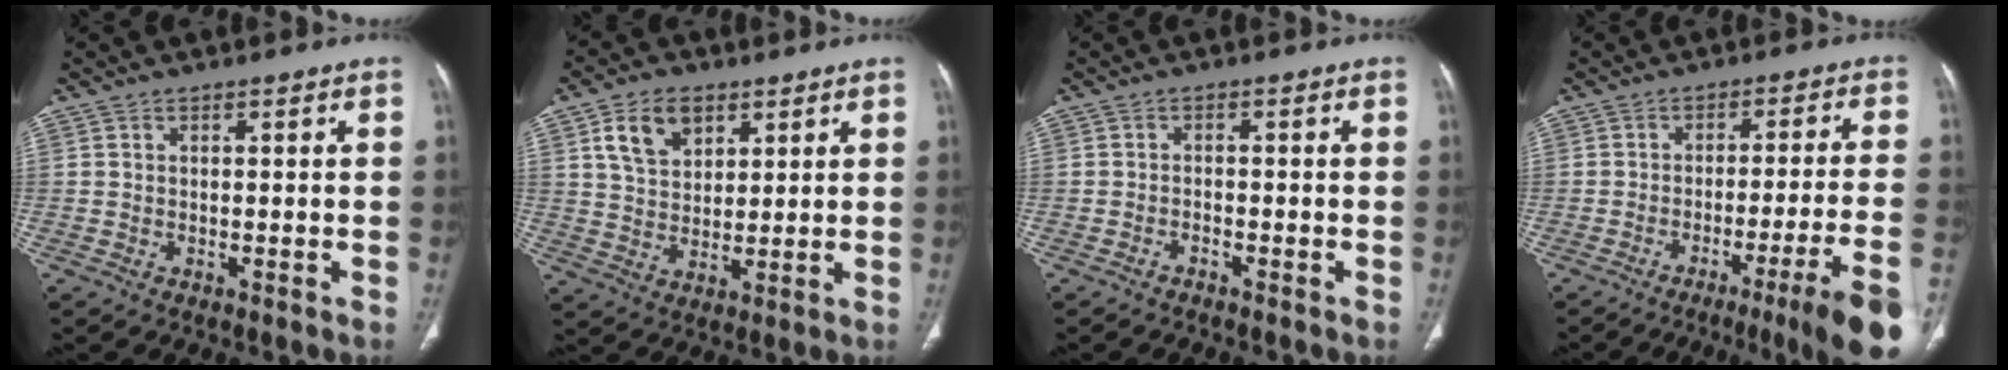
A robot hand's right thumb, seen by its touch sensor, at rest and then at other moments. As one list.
[{"total": 8.8, "force": [4.3, 5.8, 5.1], "torque": [-0.070, -0.015, 0.082]}, {"total": 1.0, "force": [-1.0, 0.2, 0.2], "torque": [-0.012, 0.011, -0.014]}, {"total": 13.5, "force": [-7.7, -0.7, 11.1], "torque": [-0.130, 0.031, -0.108]}]